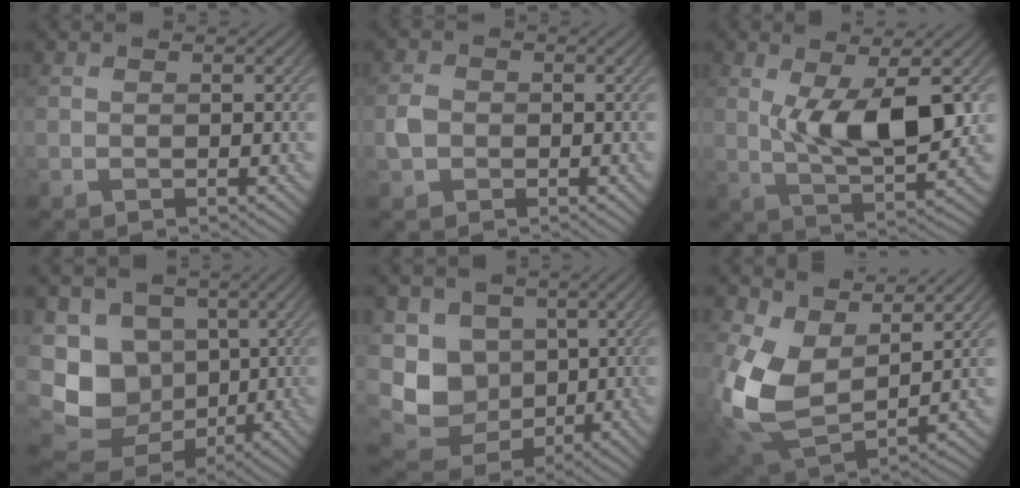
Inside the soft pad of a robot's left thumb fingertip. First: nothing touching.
{"total": 2.5, "force": [-0.5, 2.2, 1.1], "torque": [-0.028, -0.002, -0.015]}
{"total": 9.6, "force": [1.5, 3.8, 8.7], "torque": [-0.156, -0.004, 0.029]}
{"total": 12.8, "force": [-1.2, 10.6, 7.1], "torque": [-0.178, -0.022, -0.011]}
{"total": 9.2, "force": [0.2, 7.9, 4.8], "torque": [-0.120, -0.023, -0.005]}
{"total": 11.8, "force": [3.4, 7.3, 8.7], "torque": [-0.220, -0.011, 0.069]}